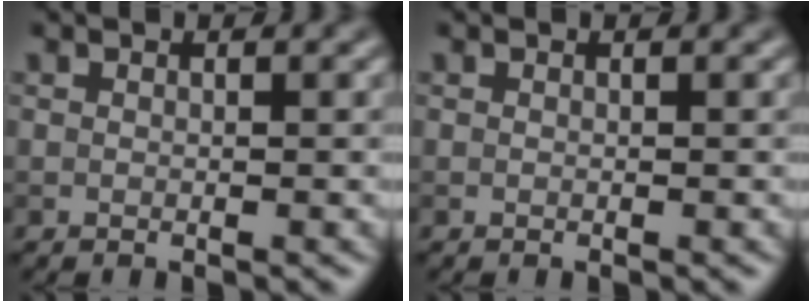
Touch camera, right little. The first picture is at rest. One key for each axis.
{"total": 0.0}